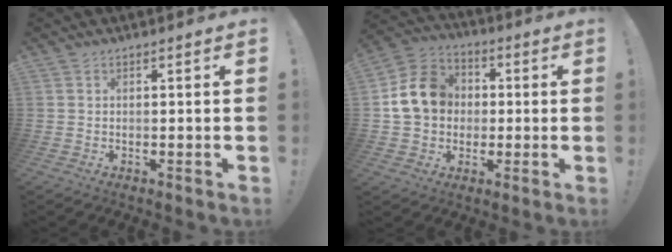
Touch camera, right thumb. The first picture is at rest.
{"total": 14.6, "force": [1.8, 12.5, 7.2], "torque": [-0.104, 0.014, 0.045]}